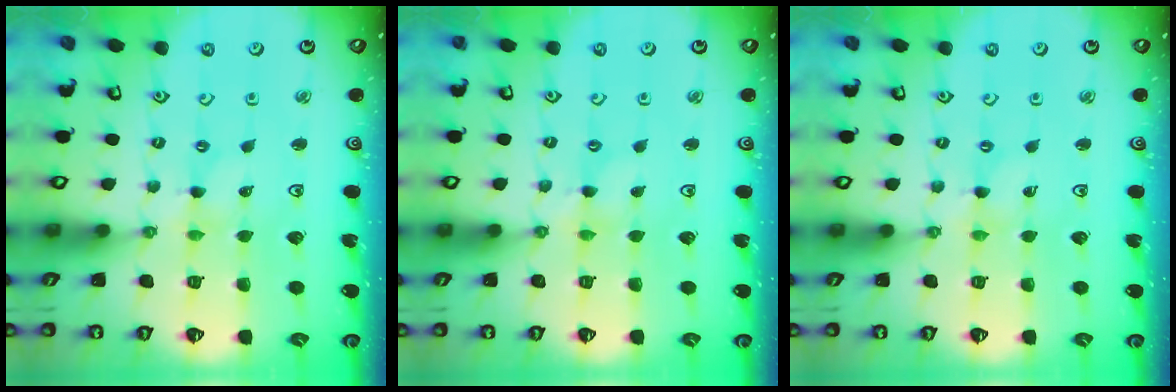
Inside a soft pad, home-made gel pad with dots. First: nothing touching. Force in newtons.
{"total": 0.0}
{"total": 0.0}